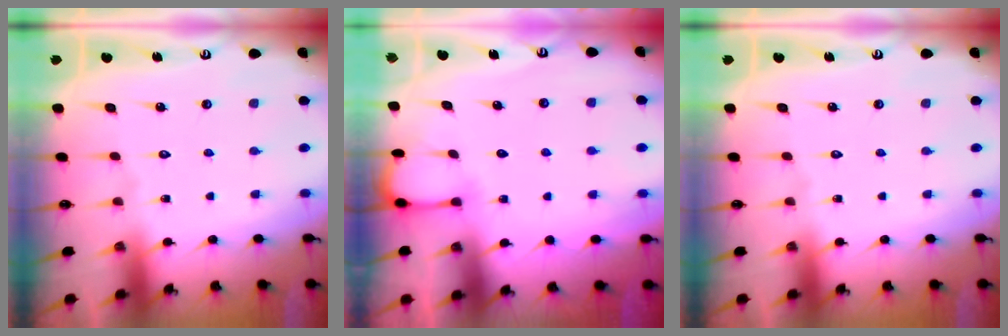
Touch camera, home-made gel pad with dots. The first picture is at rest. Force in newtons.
{"total": 2.6, "press": 2.6, "slide": 0.3}
{"total": 0.0}